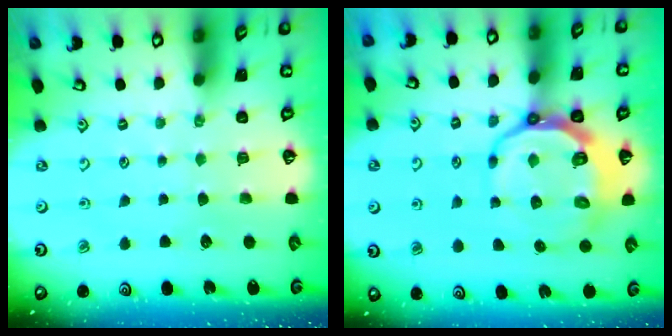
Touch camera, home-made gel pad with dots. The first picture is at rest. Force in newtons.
{"total": 11.5, "press": 10.8, "slide": 3.9}